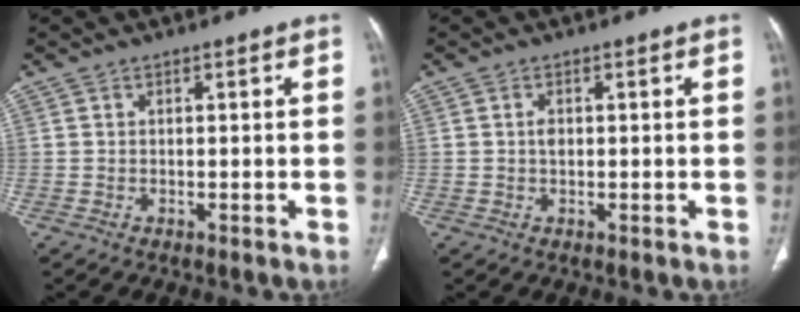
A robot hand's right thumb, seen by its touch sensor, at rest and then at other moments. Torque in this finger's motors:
{"motor_torque": [0.62, 0.58, -0.07, 0.02, 0.02]}